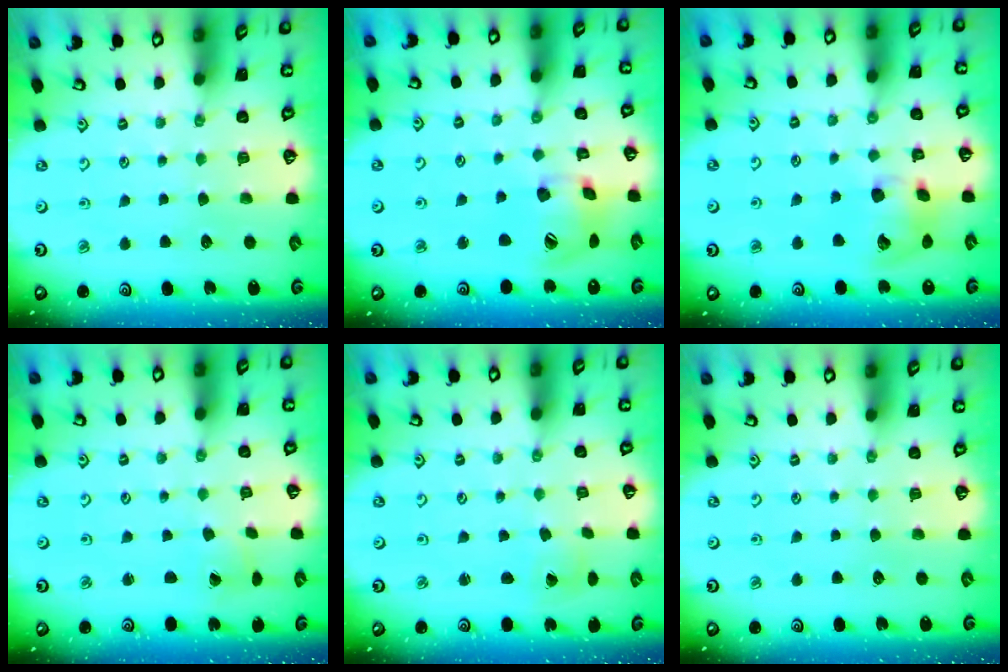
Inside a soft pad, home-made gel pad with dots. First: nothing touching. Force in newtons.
{"total": 14.4, "press": 14.3, "slide": 2.2}
{"total": 13.3, "press": 13.2, "slide": 2.1}
{"total": 1.1, "press": 1.1, "slide": 0.0}
{"total": 2.1, "press": 2.1, "slide": 0.1}
{"total": 0.0}